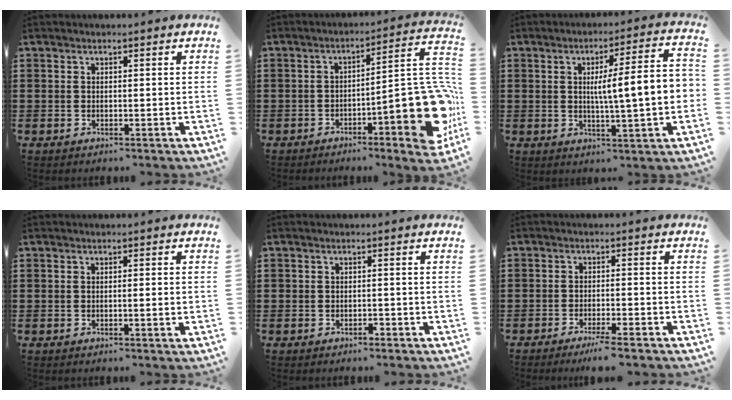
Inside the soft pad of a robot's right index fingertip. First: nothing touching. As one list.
[{"total": 13.8, "force": [-4.8, 3.5, 12.5], "torque": [-0.155, -0.006, -0.076]}, {"total": 9.3, "force": [0.3, 1.0, 9.2], "torque": [-0.150, -0.006, -0.004]}, {"total": 1.0, "force": [-0.2, -0.1, 1.0], "torque": [-0.015, -0.004, -0.004]}, {"total": 0.9, "force": [-0.8, 0.3, 0.3], "torque": [-0.008, -0.001, -0.017]}, {"total": 3.1, "force": [-2.6, -0.5, 1.6], "torque": [-0.025, -0.005, -0.047]}]